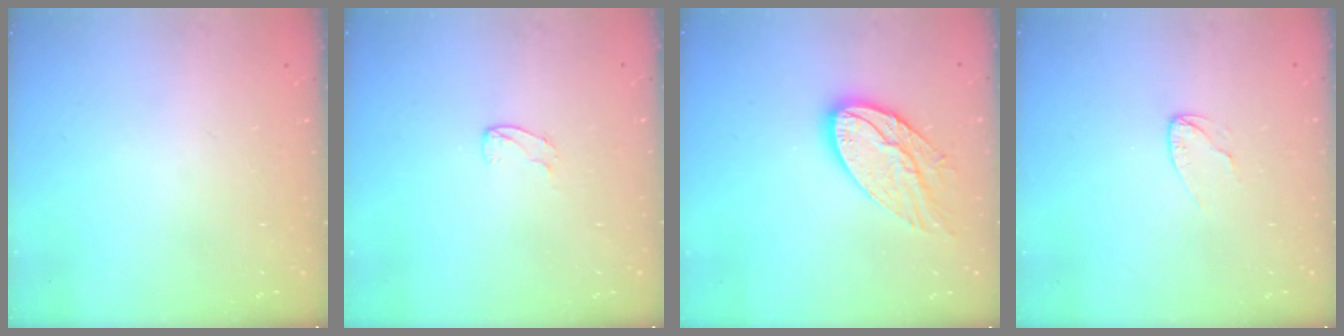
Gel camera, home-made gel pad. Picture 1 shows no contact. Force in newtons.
{"total": 3.8, "press": 3.8, "slide": 0.4}
{"total": 15.6, "press": 15.6, "slide": 1.2}
{"total": 3.6, "press": 3.6, "slide": 0.4}